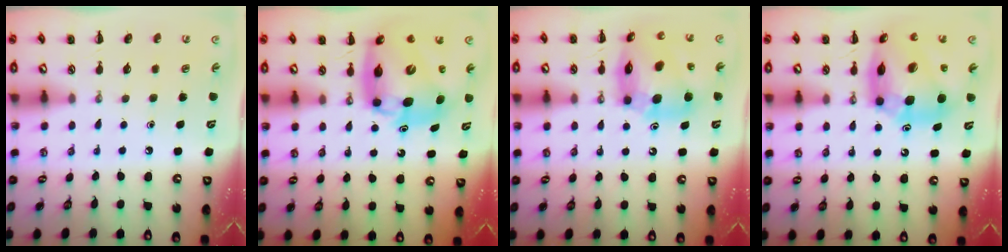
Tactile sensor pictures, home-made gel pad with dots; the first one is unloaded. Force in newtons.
{"total": 14.0, "press": 13.4, "slide": 4.1}
{"total": 15.5, "press": 14.7, "slide": 5.0}
{"total": 16.2, "press": 15.6, "slide": 4.5}